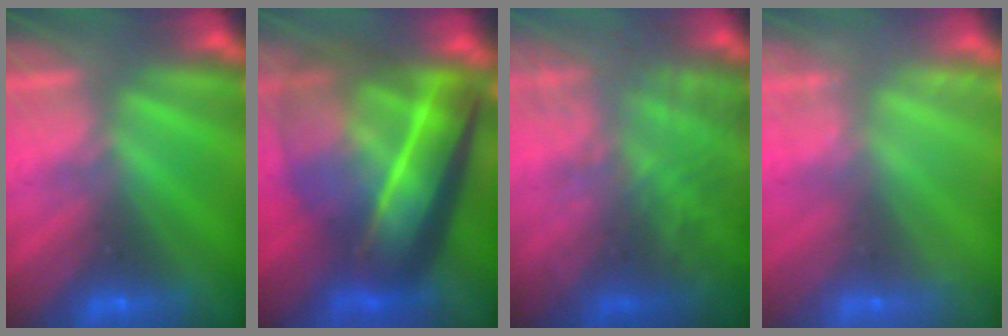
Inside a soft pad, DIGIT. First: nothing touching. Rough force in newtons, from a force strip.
{"total": 7.3}
{"total": 9.6}
{"total": 2.2}